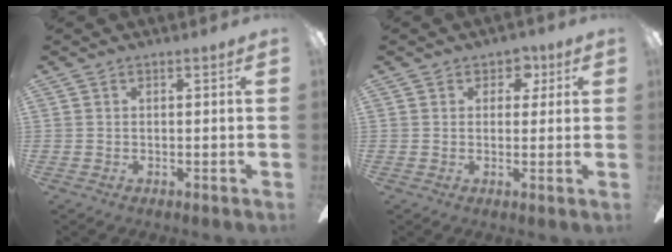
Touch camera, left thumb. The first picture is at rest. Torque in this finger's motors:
{"motor_torque": [0.11, 0.12, -0.16, -0.06, -0.04]}